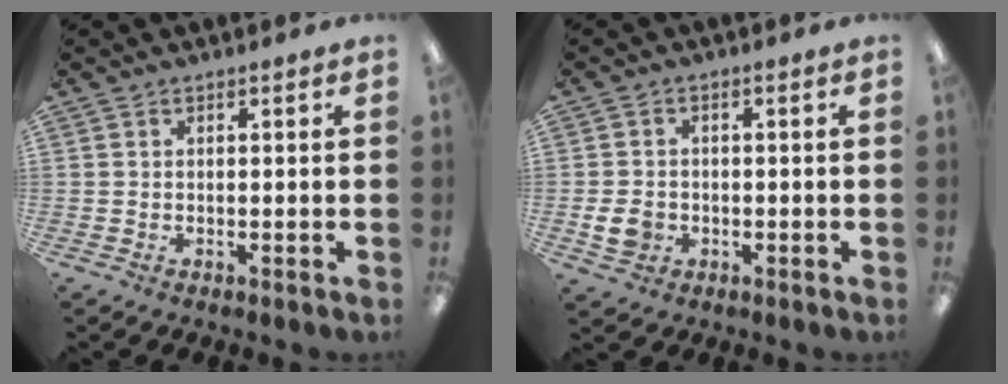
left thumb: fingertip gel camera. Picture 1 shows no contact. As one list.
[{"total": 4.7, "force": [-1.3, 3.8, 2.4], "torque": [-0.045, 0.001, -0.023]}]